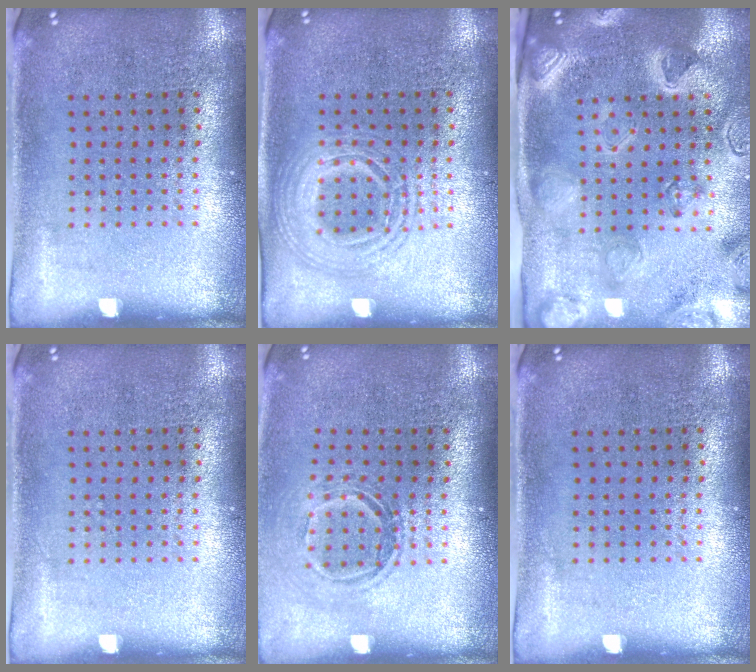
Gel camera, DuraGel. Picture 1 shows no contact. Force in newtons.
{"total": 1.6, "press": 1.6, "slide": 0.2}
{"total": 3.1, "press": 3.1, "slide": 0.3}
{"total": 0.0}
{"total": 1.5, "press": 1.1, "slide": 1.0}
{"total": 0.0}